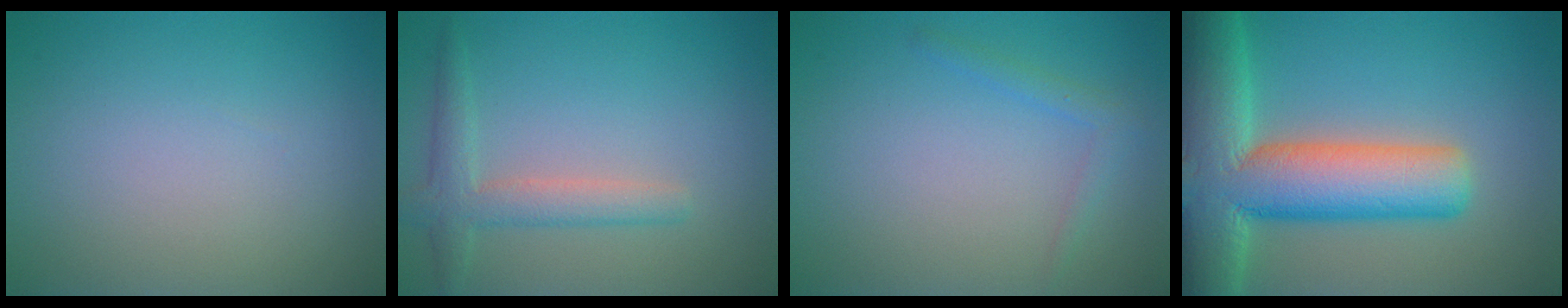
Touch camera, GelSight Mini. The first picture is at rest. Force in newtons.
{"total": 3.1, "press": 3.0, "slide": 0.1}
{"total": 1.3, "press": 1.3, "slide": 0.1}
{"total": 13.2, "press": 13.2, "slide": 0.9}